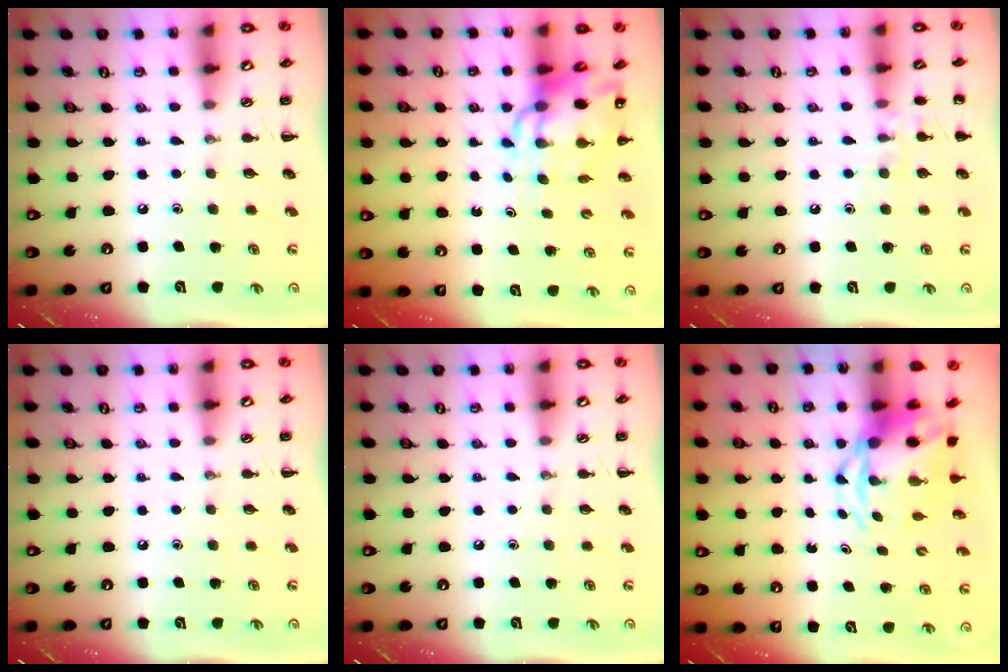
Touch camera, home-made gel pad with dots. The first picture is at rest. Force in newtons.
{"total": 10.7, "press": 10.3, "slide": 3.0}
{"total": 6.9, "press": 6.8, "slide": 1.4}
{"total": 0.0}
{"total": 0.0}
{"total": 5.5, "press": 5.3, "slide": 1.3}